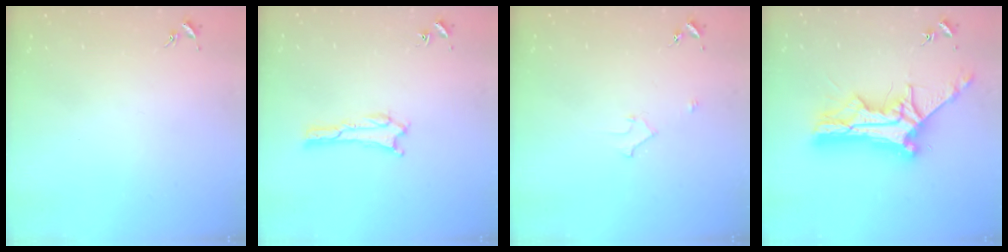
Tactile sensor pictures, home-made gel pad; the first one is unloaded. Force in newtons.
{"total": 1.3, "press": 1.3, "slide": 0.4}
{"total": 2.2, "press": 2.2, "slide": 0.2}
{"total": 13.3, "press": 13.3, "slide": 1.1}